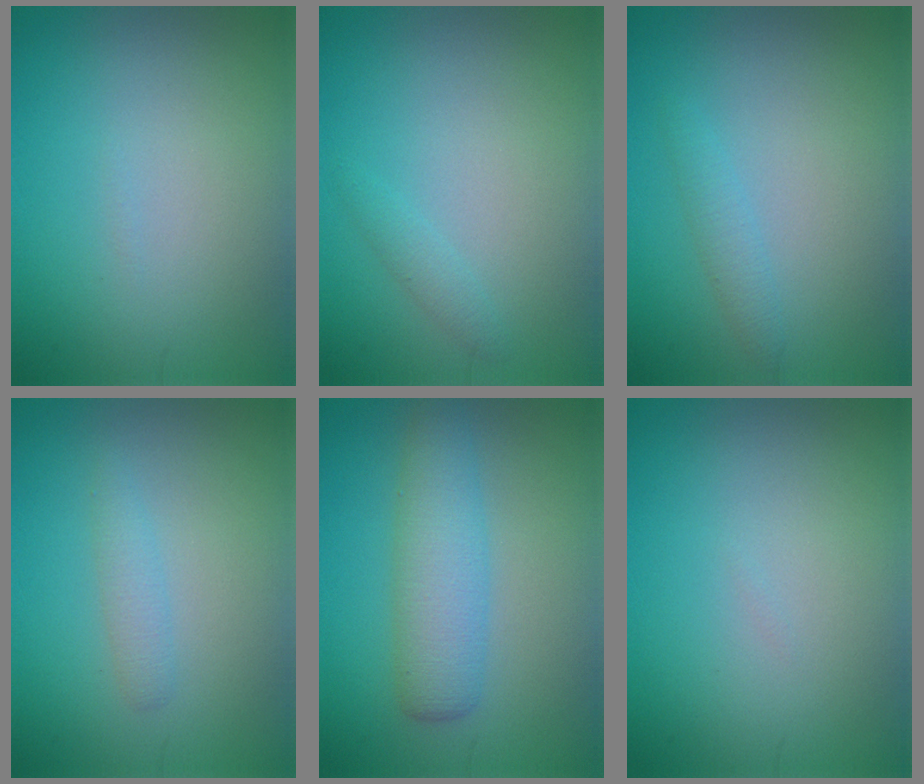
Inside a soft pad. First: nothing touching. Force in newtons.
{"total": 1.0, "press": 1.0, "slide": 0.1}
{"total": 1.3, "press": 1.3, "slide": 0.1}
{"total": 1.3, "press": 1.3, "slide": 0.0}
{"total": 4.4, "press": 4.4, "slide": 0.1}
{"total": 0.0}